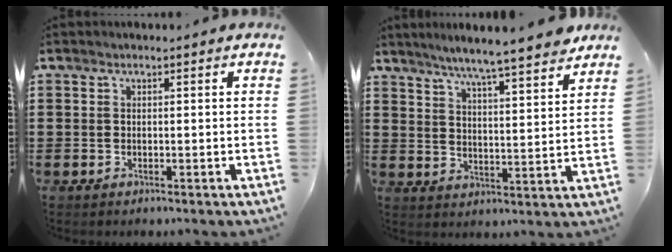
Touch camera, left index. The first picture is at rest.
{"total": 6.3, "force": [5.7, -0.4, 2.5], "torque": [-0.072, -0.033, 0.095]}